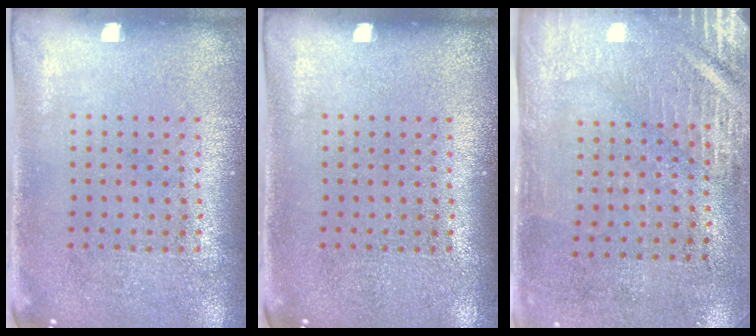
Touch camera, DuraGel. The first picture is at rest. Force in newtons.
{"total": 0.0}
{"total": 2.9, "press": 2.5, "slide": 1.5}